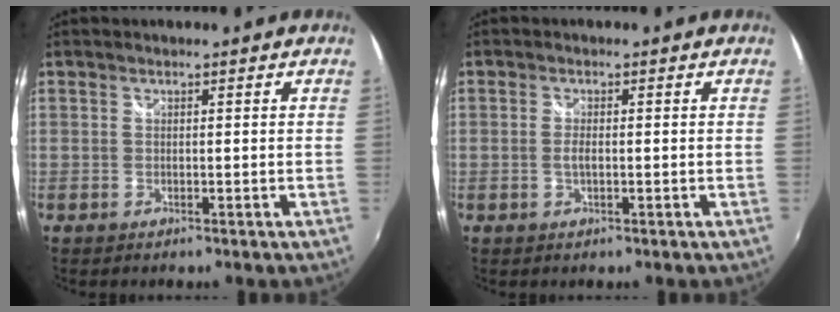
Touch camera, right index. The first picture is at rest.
{"total": 1.5, "force": [-0.3, 0.5, 1.4], "torque": [-0.030, -0.001, -0.006]}